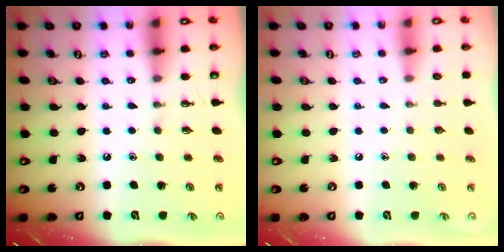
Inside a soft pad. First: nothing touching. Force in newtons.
{"total": 0.0}